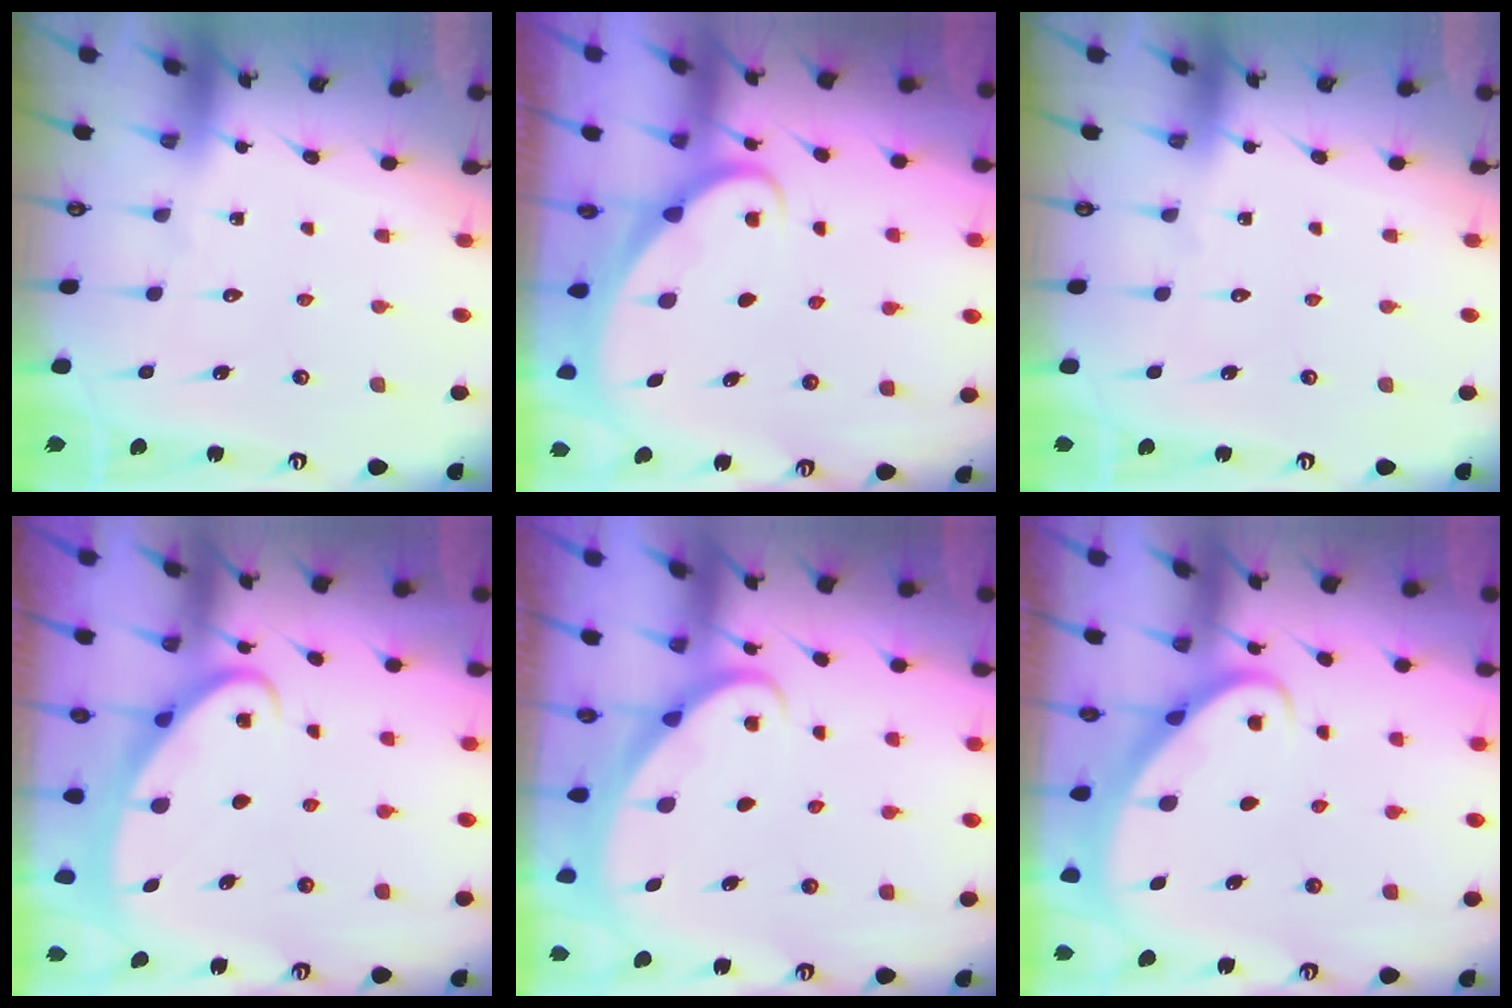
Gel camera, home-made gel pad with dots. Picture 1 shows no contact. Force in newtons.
{"total": 1.9, "press": 1.9, "slide": 0.1}
{"total": 0.0}
{"total": 2.5, "press": 2.5, "slide": 0.3}
{"total": 1.2, "press": 1.2, "slide": 0.0}
{"total": 2.7, "press": 2.7, "slide": 0.2}